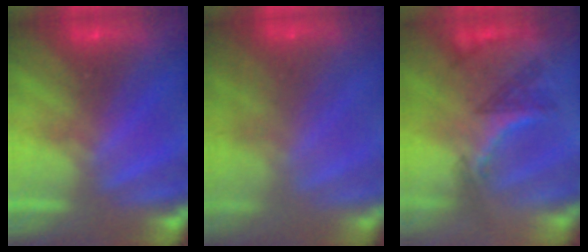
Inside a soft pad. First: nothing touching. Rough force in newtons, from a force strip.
{"total": 7.0}
{"total": 2.9}